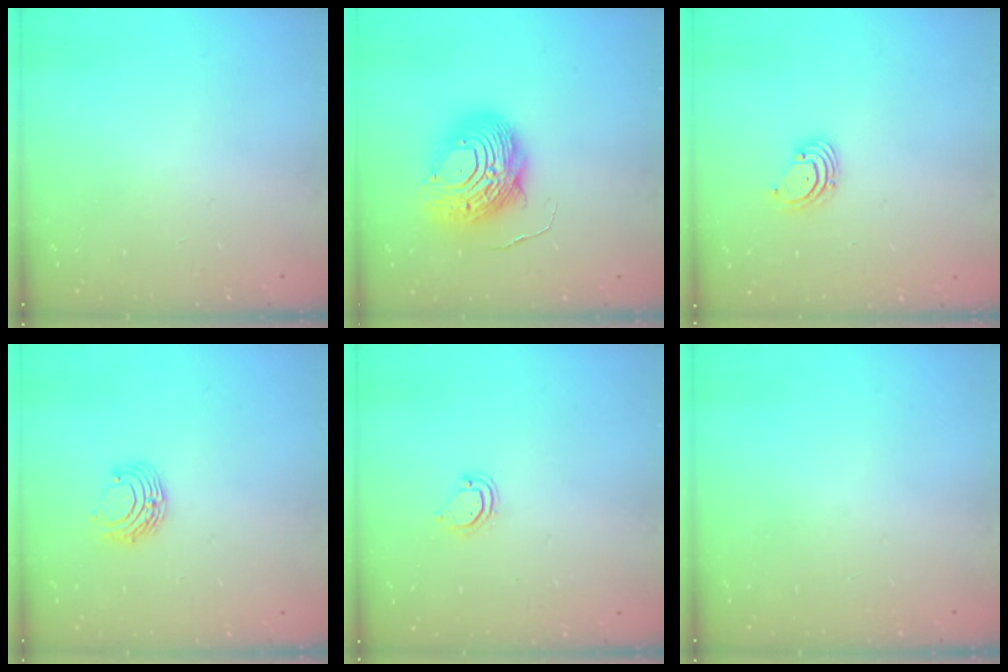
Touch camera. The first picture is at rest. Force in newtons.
{"total": 13.2, "press": 13.1, "slide": 1.5}
{"total": 1.8, "press": 1.8, "slide": 0.2}
{"total": 6.7, "press": 6.6, "slide": 0.8}
{"total": 4.7, "press": 4.7, "slide": 0.2}
{"total": 0.0}